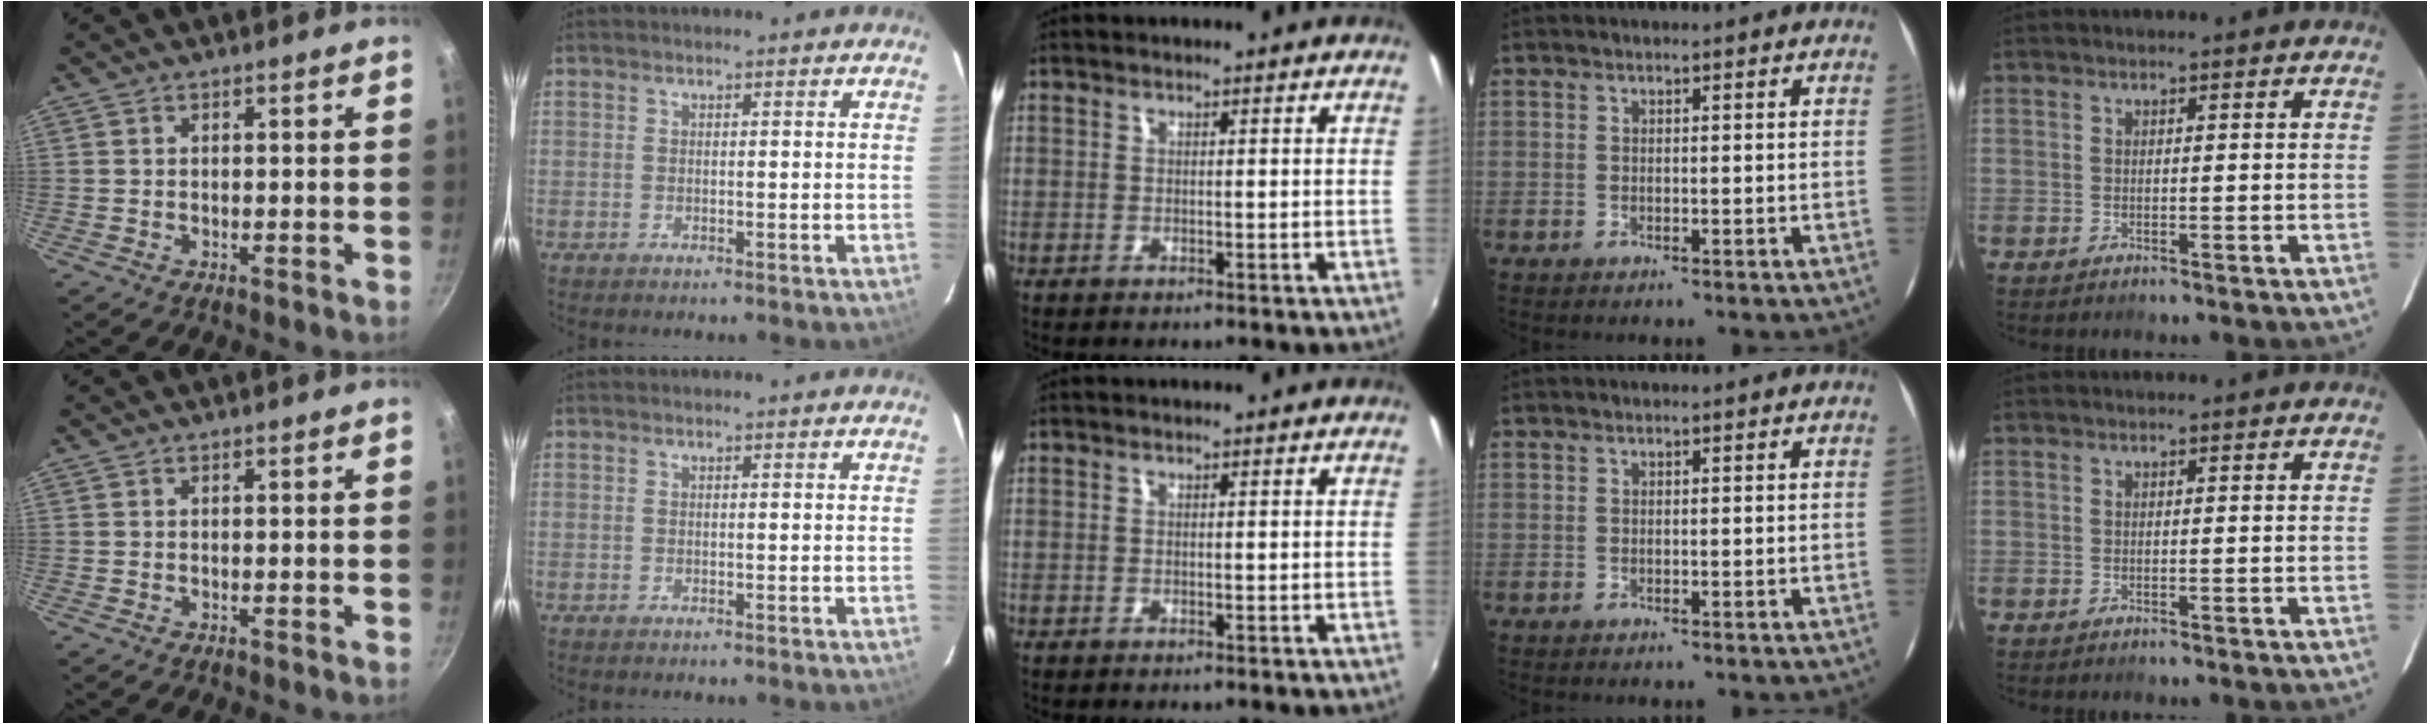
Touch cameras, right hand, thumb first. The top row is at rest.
{}